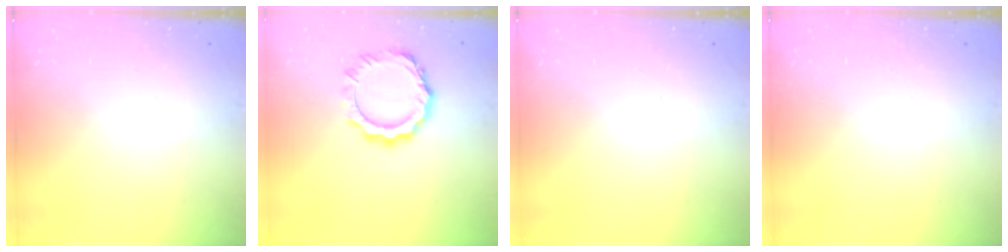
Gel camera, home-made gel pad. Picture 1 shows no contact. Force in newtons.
{"total": 12.1, "press": 12.1, "slide": 1.0}
{"total": 0.0}
{"total": 0.0}